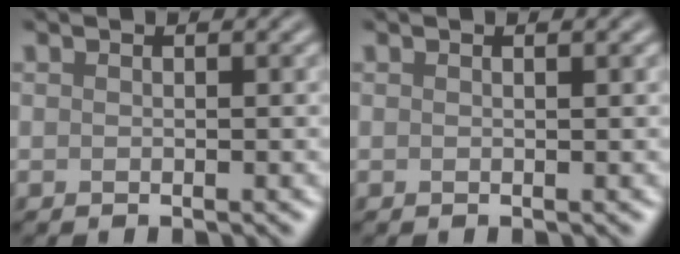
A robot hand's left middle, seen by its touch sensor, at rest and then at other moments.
{"total": 1.3, "force": [0.6, 0.6, 1.0], "torque": [0.000, -0.002, -0.004]}